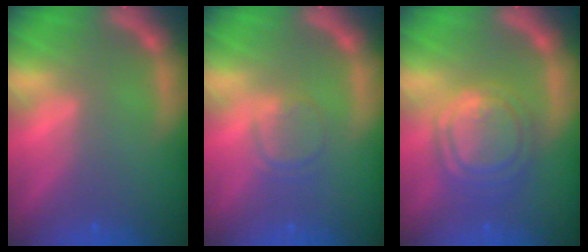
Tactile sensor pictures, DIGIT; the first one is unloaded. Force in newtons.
{"total": 2.4}
{"total": 7.6}